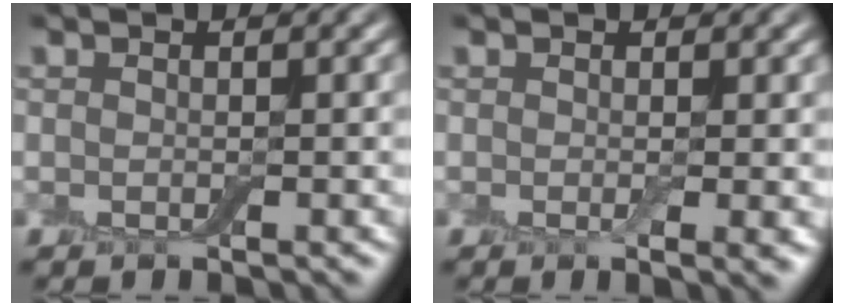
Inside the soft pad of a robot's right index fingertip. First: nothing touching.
{"total": 1.6, "force": [0.1, 0.2, 1.6], "torque": [-0.022, -0.006, 0.000]}